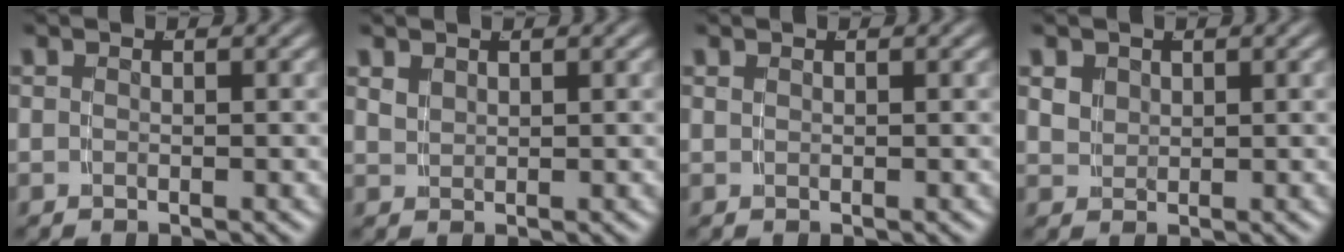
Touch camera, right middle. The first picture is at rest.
{"total": 1.1, "force": [1.0, -0.1, 0.2], "torque": [-0.001, -0.001, 0.031]}
{"total": 0.6, "force": [0.3, -0.6, 0.0], "torque": [0.005, -0.002, 0.011]}
{"total": 1.5, "force": [1.0, 1.0, 0.6], "torque": [-0.016, -0.010, 0.032]}